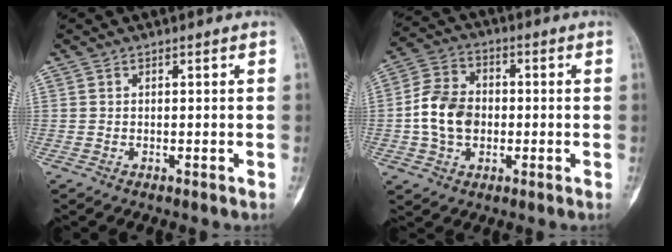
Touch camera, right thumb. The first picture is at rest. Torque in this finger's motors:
{"motor_torque": [1.47, 1.28, 0.84, -0.90, 0.08]}